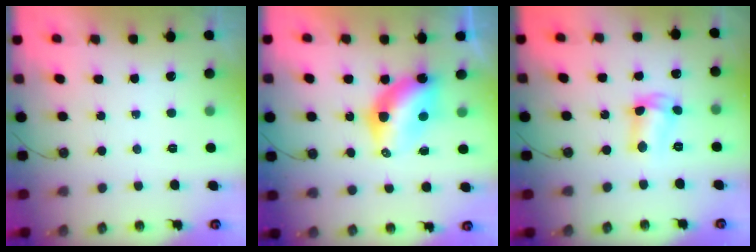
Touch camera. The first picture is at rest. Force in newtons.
{"total": 8.2, "press": 8.1, "slide": 0.2}
{"total": 6.4, "press": 6.4, "slide": 0.3}